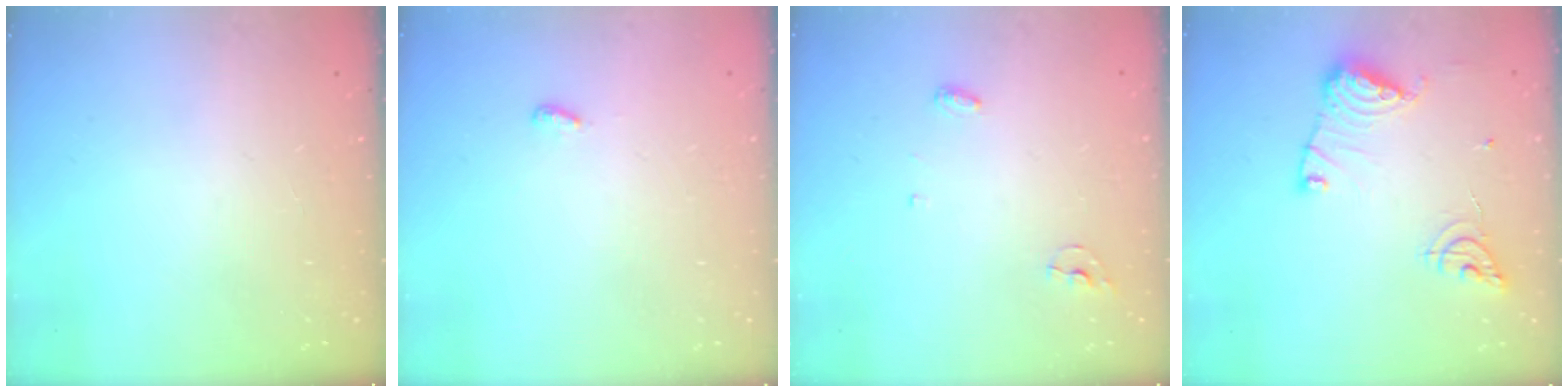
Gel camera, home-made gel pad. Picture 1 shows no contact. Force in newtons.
{"total": 3.2, "press": 3.1, "slide": 0.4}
{"total": 3.8, "press": 3.8, "slide": 0.3}
{"total": 13.4, "press": 13.3, "slide": 1.4}